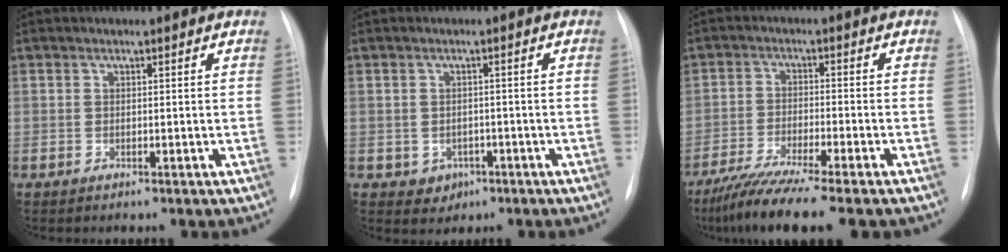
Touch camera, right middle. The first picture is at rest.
{"total": 2.9, "force": [-1.2, 2.5, 0.8], "torque": [-0.007, 0.007, -0.007]}
{"total": 11.1, "force": [-8.9, -0.1, 6.6], "torque": [-0.107, -0.032, -0.145]}